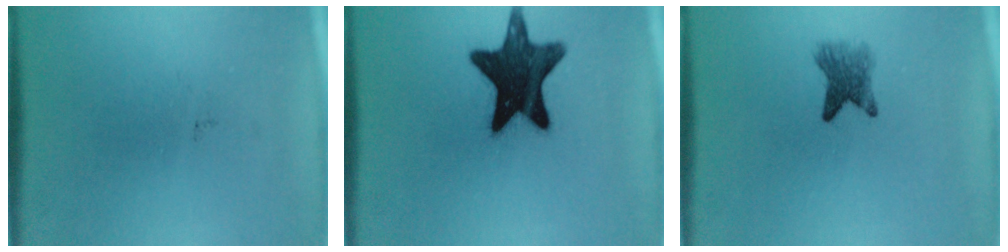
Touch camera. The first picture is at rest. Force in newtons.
{"total": 15.3}
{"total": 3.6}